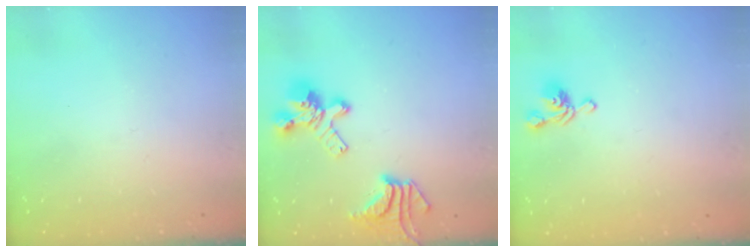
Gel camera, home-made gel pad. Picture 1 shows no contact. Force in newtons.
{"total": 7.4, "press": 7.0, "slide": 2.4}
{"total": 3.2, "press": 3.2, "slide": 0.3}